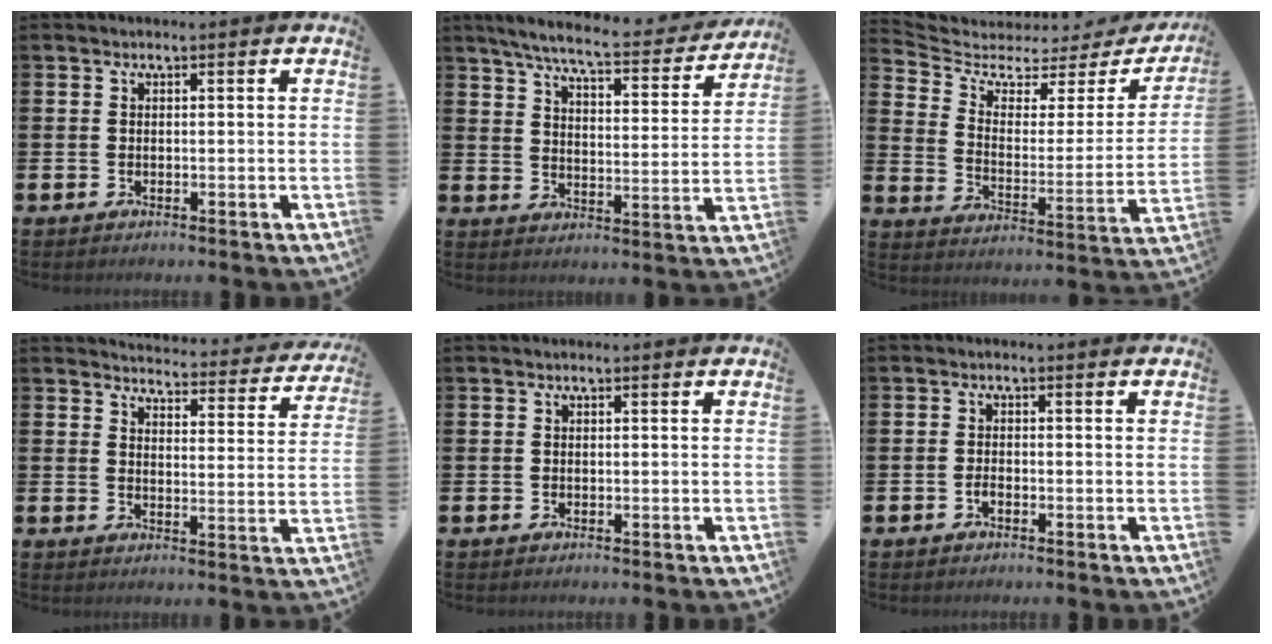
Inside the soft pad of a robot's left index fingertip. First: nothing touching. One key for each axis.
{"total": 7.3, "fx": 6.6, "fy": 0.7, "fz": 3.1, "tx": -0.078, "ty": -0.042, "tz": 0.107}
{"total": 4.2, "fx": 3.3, "fy": 2.2, "fz": 1.3, "tx": -0.053, "ty": -0.032, "tz": 0.044}
{"total": 3.6, "fx": 3.6, "fy": 0.5, "fz": 0.4, "tx": -0.011, "ty": -0.036, "tz": 0.054}
{"total": 0.0}
{"total": 1.0, "fx": -0.6, "fy": 0.4, "fz": 0.7, "tx": -0.020, "ty": 0.001, "tz": -0.011}